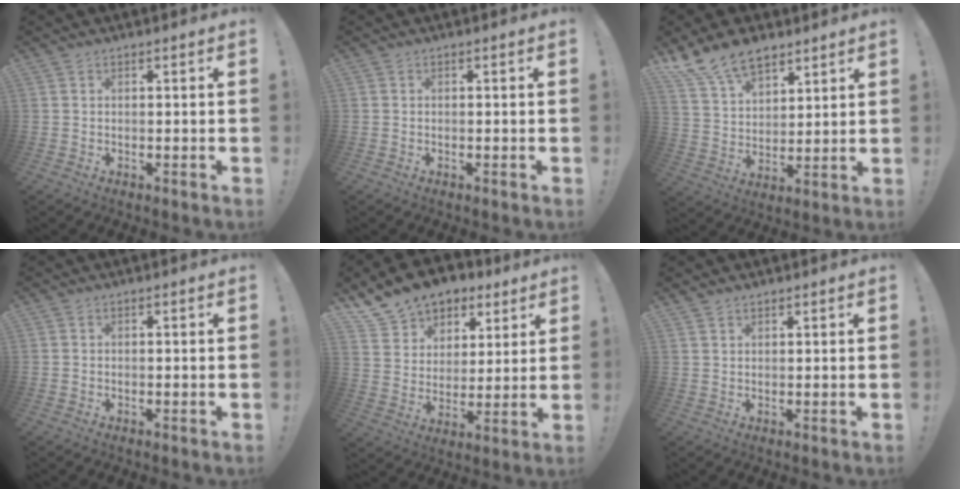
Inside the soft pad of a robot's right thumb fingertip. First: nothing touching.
{"total": 0.0}
{"total": 13.3, "force": [9.9, 6.9, 5.4], "torque": [-0.115, -0.054, 0.191]}
{"total": 0.0}
{"total": 13.2, "force": [9.7, 8.5, 3.0], "torque": [-0.057, -0.070, 0.185]}
{"total": 1.5, "force": [1.3, 0.8, 0.3], "torque": [-0.007, -0.004, 0.025]}